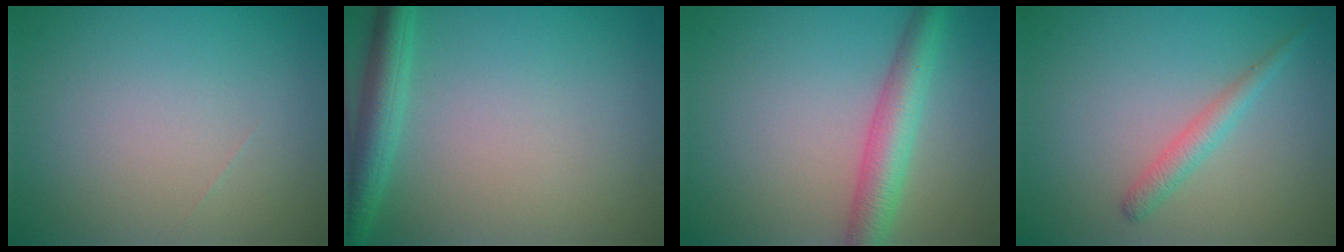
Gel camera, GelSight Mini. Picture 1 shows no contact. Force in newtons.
{"total": 3.5, "press": 3.5, "slide": 0.2}
{"total": 4.3, "press": 4.3, "slide": 0.1}
{"total": 1.8, "press": 1.8, "slide": 0.1}